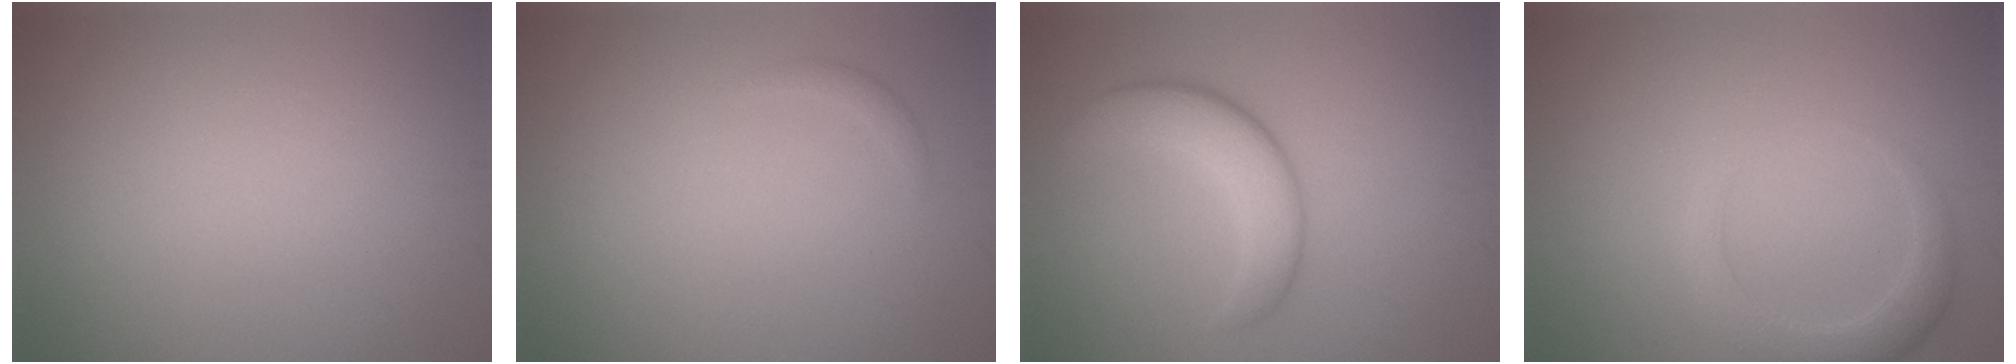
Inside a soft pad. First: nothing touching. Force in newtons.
{"total": 0.6, "press": 0.6, "slide": 0.0}
{"total": 4.6, "press": 4.6, "slide": 0.2}
{"total": 2.6, "press": 2.6, "slide": 0.2}